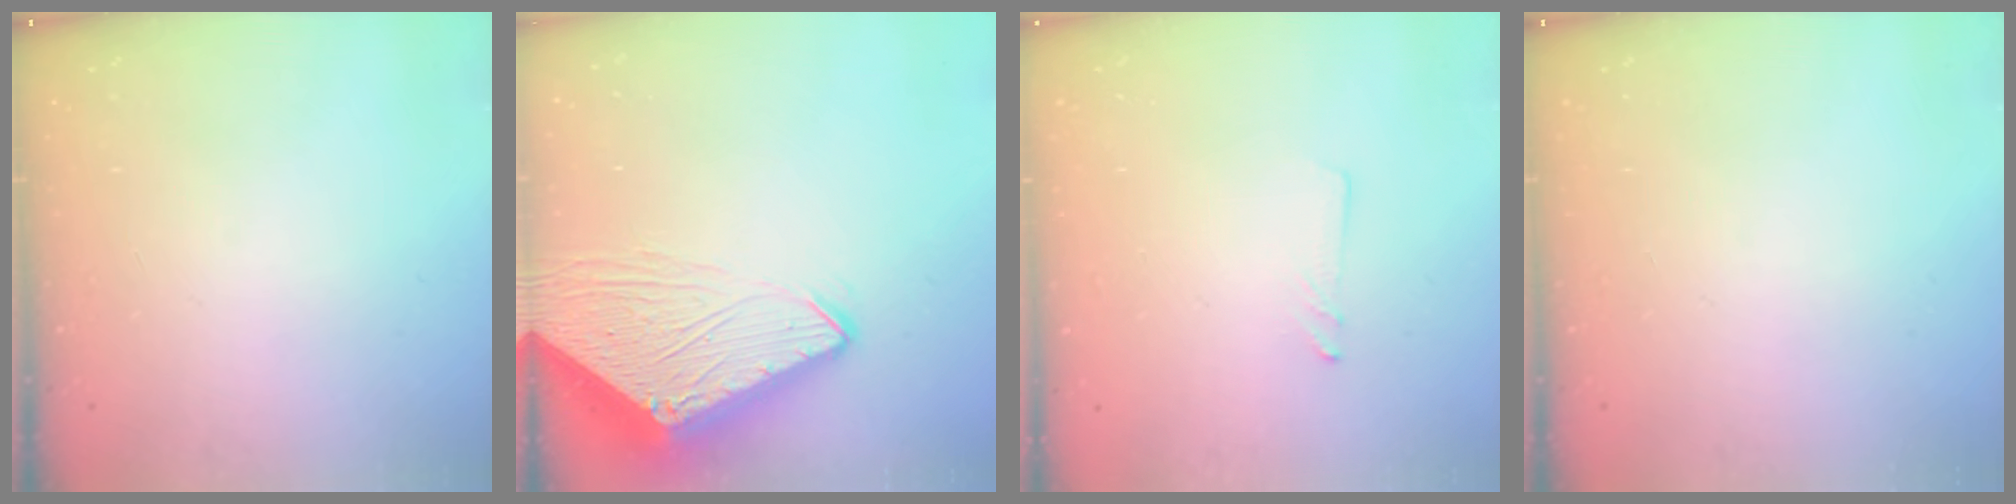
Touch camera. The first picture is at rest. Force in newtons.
{"total": 10.2, "press": 10.2, "slide": 0.8}
{"total": 1.8, "press": 1.7, "slide": 0.0}
{"total": 0.0}